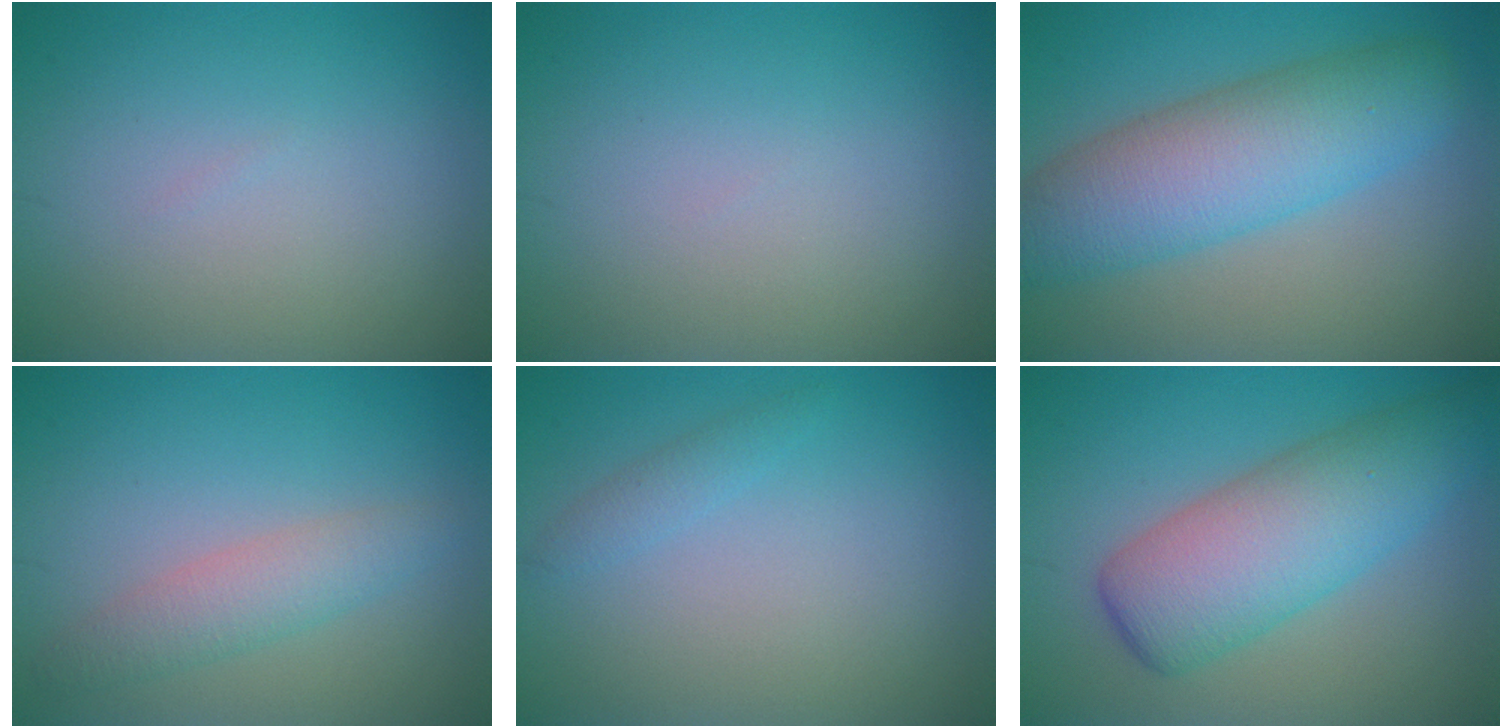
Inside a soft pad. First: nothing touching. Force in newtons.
{"total": 0.0}
{"total": 8.1, "press": 8.1, "slide": 0.2}
{"total": 2.8, "press": 2.8, "slide": 0.1}
{"total": 1.1, "press": 1.1, "slide": 0.1}
{"total": 7.6, "press": 7.6, "slide": 0.2}